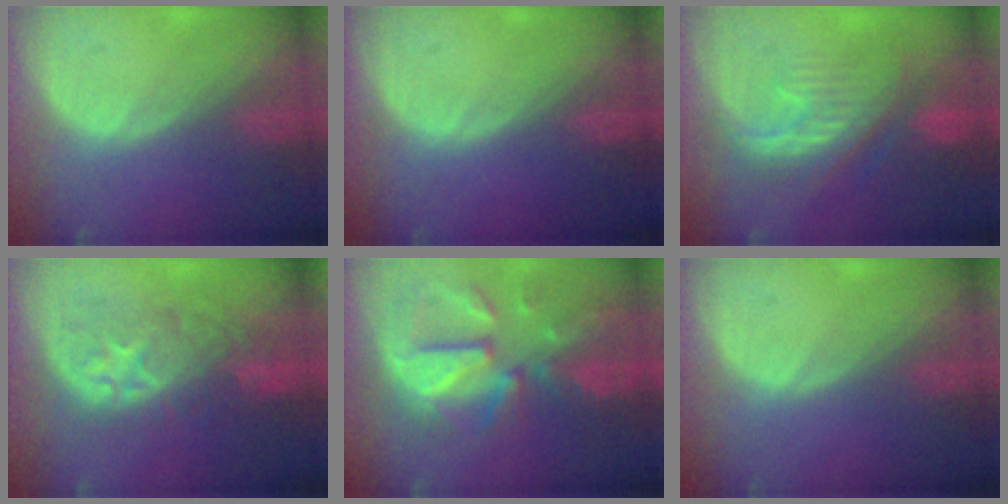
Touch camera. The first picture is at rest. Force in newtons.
{"total": 0.0}
{"total": 9.7, "press": 8.9, "slide": 3.8}
{"total": 9.0, "press": 8.7, "slide": 2.3}
{"total": 11.9, "press": 10.4, "slide": 5.7}
{"total": 0.0}